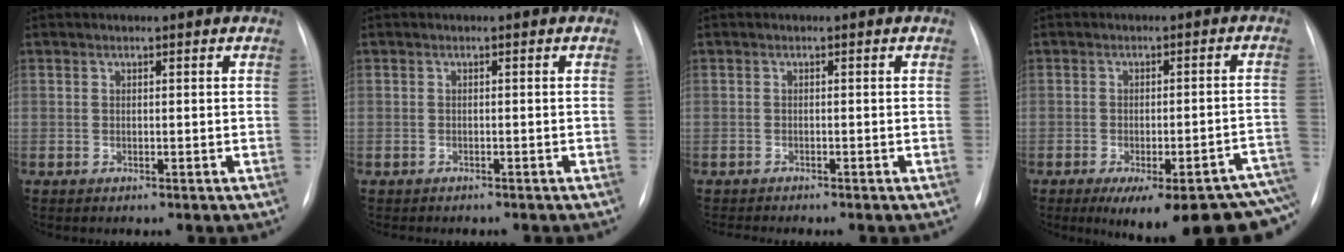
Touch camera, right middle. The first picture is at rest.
{"total": 2.6, "force": [-2.2, 0.9, 0.9], "torque": [-0.017, -0.004, -0.022]}
{"total": 2.2, "force": [-2.1, -0.1, 0.7], "torque": [-0.008, -0.004, -0.029]}
{"total": 19.5, "force": [-14.7, 3.8, 12.2], "torque": [-0.071, 0.009, -0.173]}